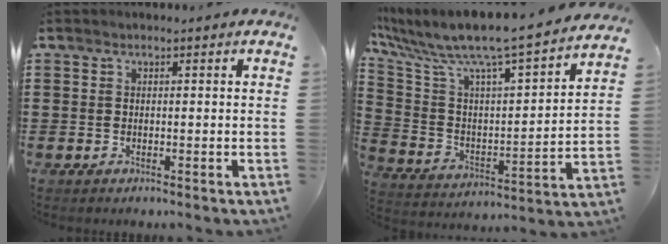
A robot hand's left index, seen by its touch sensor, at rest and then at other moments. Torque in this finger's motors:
{"motor_torque": [2.14, 0.00, 1.05, 0.12]}